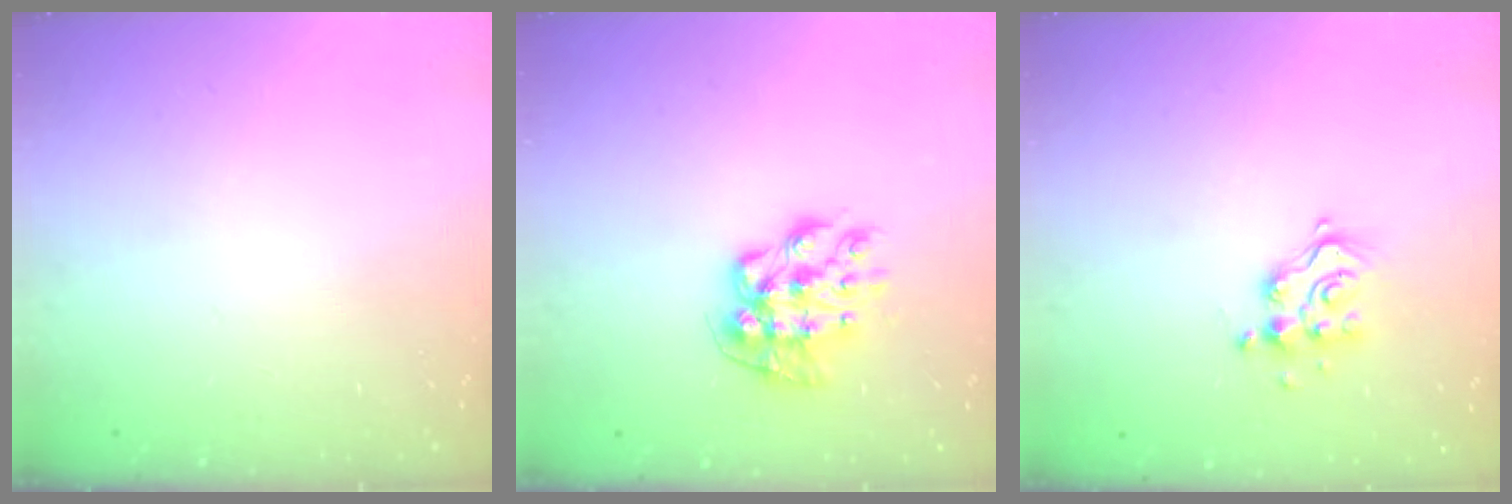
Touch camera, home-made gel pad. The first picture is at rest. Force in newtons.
{"total": 10.5, "press": 10.4, "slide": 0.9}
{"total": 9.2, "press": 9.2, "slide": 0.8}